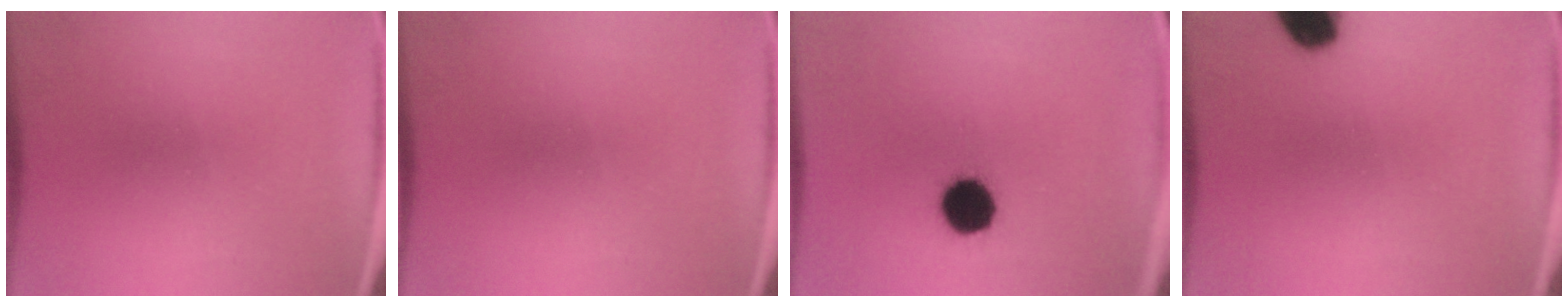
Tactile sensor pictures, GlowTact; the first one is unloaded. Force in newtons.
{"total": 0.0}
{"total": 10.5}
{"total": 10.6}